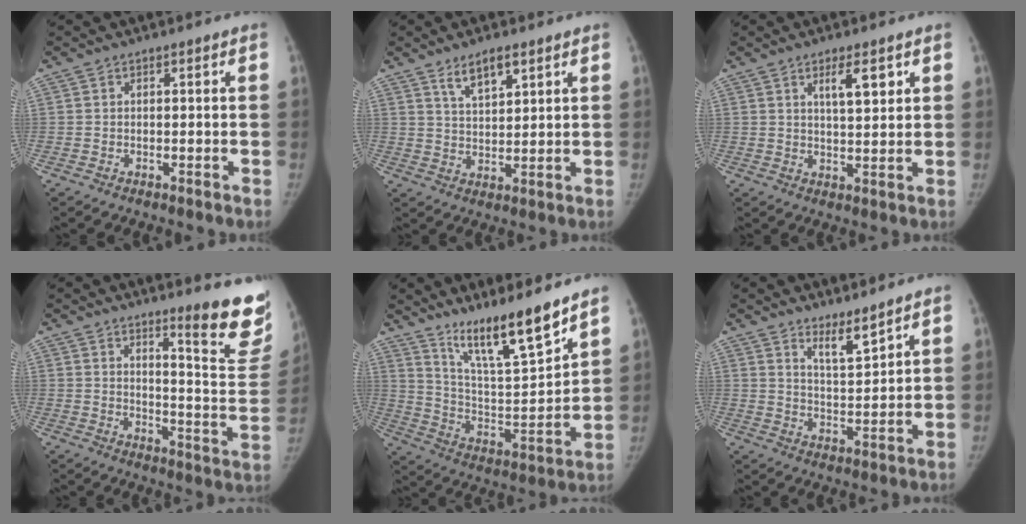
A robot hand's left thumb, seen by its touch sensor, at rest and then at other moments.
{"total": 5.9, "force": [3.9, 2.1, 3.9], "torque": [-0.056, -0.027, 0.073]}
{"total": 5.3, "force": [2.7, 1.6, 4.2], "torque": [-0.058, -0.019, 0.047]}
{"total": 15.5, "force": [11.8, 2.3, 9.8], "torque": [-0.089, -0.110, 0.151]}
{"total": 15.9, "force": [12.2, 2.1, 10.0], "torque": [-0.145, -0.083, 0.224]}
{"total": 5.3, "force": [4.4, 0.8, 2.9], "torque": [-0.041, -0.048, 0.083]}